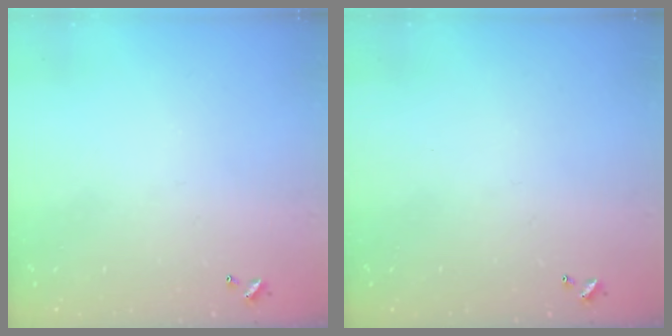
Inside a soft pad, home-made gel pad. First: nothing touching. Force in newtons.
{"total": 0.0}